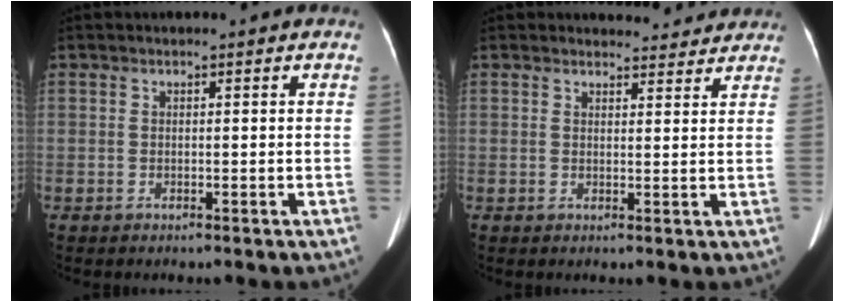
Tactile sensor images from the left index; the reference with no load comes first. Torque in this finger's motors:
{"motor_torque": [0.60, -0.80, 0.19, 0.00]}